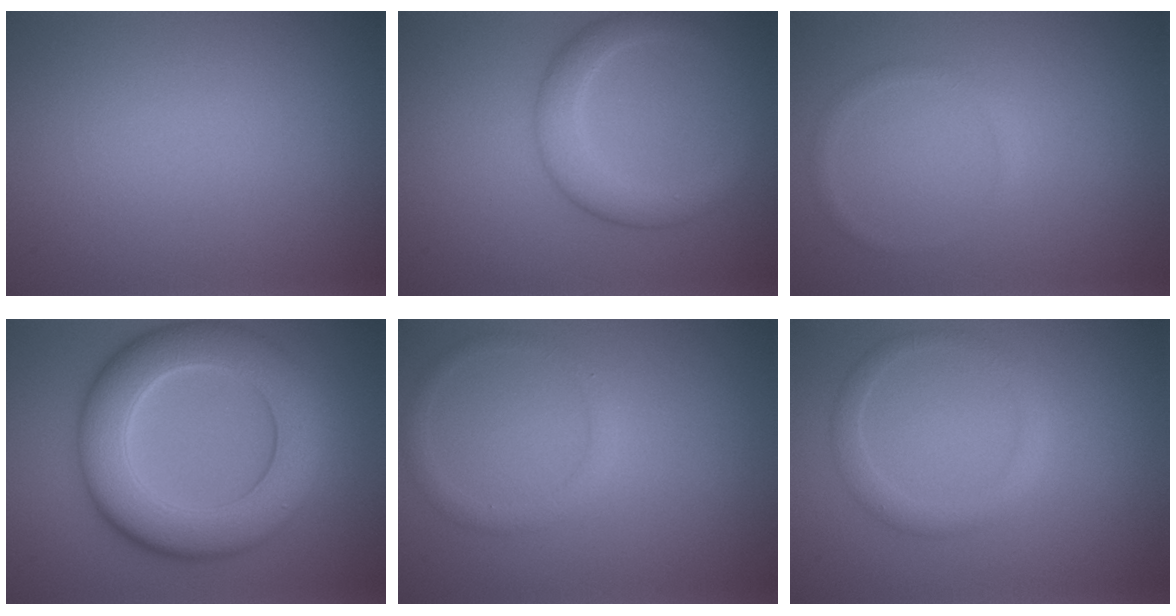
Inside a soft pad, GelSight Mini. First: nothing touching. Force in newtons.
{"total": 3.6, "press": 3.6, "slide": 0.3}
{"total": 0.9, "press": 0.9, "slide": 0.1}
{"total": 9.7, "press": 9.7, "slide": 0.7}
{"total": 1.4, "press": 1.4, "slide": 0.1}
{"total": 1.9, "press": 1.9, "slide": 0.1}